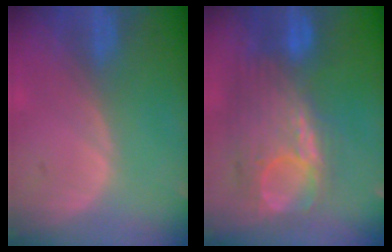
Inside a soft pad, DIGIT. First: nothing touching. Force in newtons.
{"total": 10.2, "press": 9.8, "slide": 2.7}